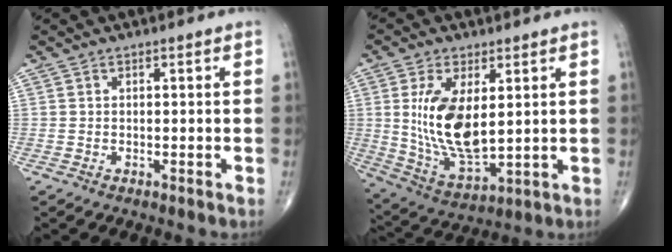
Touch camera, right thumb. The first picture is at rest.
{"total": 14.6, "force": [2.5, 6.9, 12.6], "torque": [-0.236, -0.024, 0.064]}